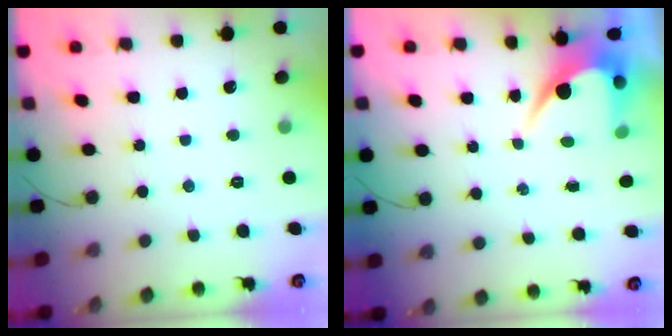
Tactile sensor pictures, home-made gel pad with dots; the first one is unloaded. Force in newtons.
{"total": 6.2, "press": 6.2, "slide": 0.2}